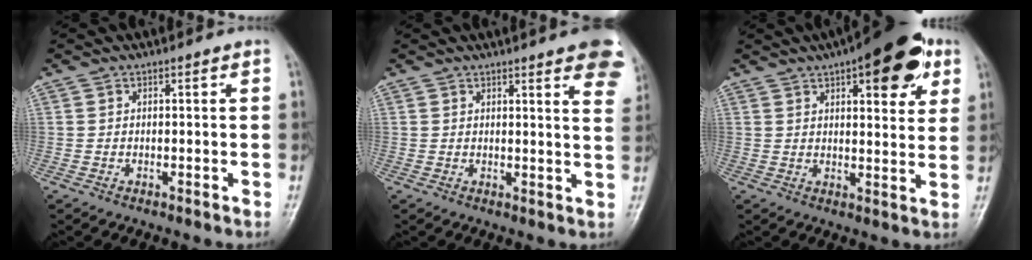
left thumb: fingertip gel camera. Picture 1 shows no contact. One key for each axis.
{"total": 12.4, "fx": 7.5, "fy": 2.6, "fz": 9.5, "tx": -0.094, "ty": -0.024, "tz": 0.073}
{"total": 16.0, "fx": 7.8, "fy": 6.1, "fz": 12.6, "tx": -0.132, "ty": -0.013, "tz": 0.099}